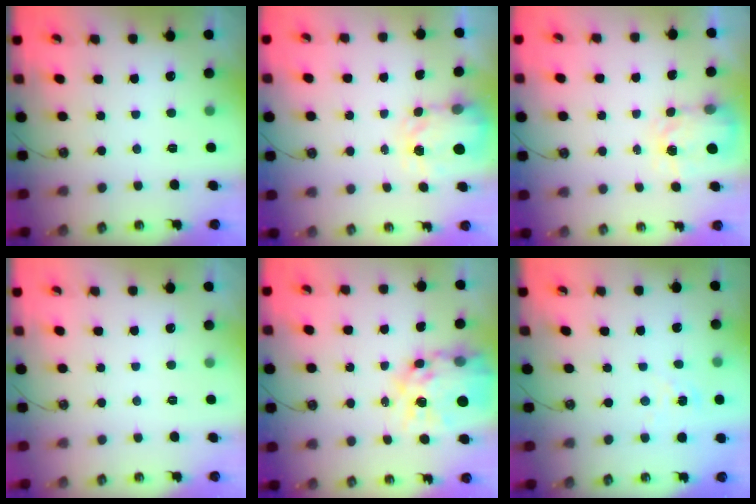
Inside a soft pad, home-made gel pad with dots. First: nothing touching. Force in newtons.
{"total": 3.8, "press": 3.8, "slide": 0.5}
{"total": 3.9, "press": 3.8, "slide": 0.6}
{"total": 0.0}
{"total": 18.6, "press": 18.6, "slide": 1.8}
{"total": 1.0, "press": 1.0, "slide": 0.2}